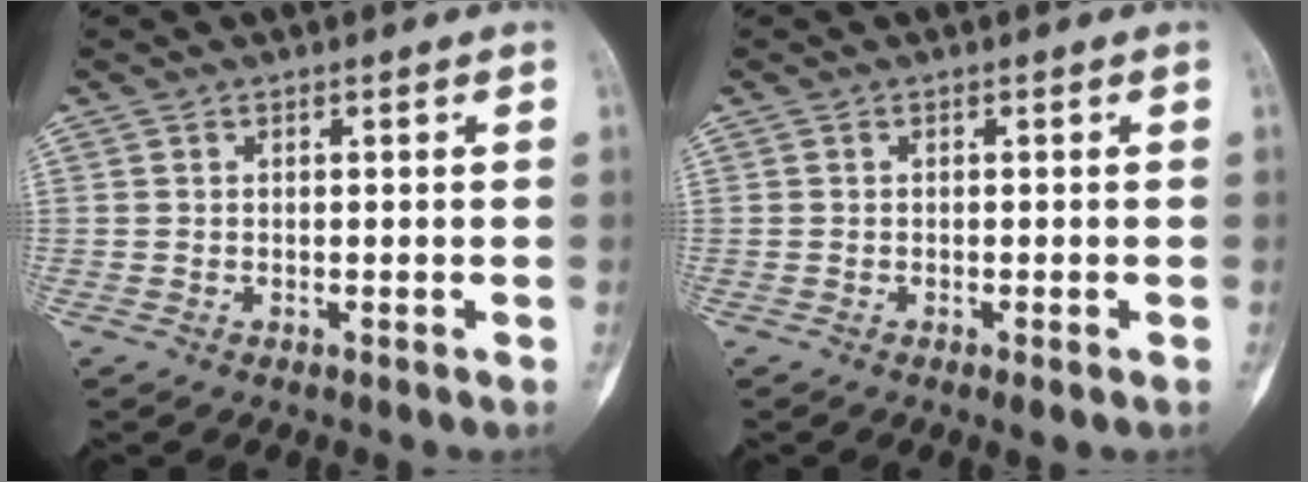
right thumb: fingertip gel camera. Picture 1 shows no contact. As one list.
[{"total": 1.2, "force": [-0.6, 0.2, 1.0], "torque": [-0.019, -0.004, -0.010]}]